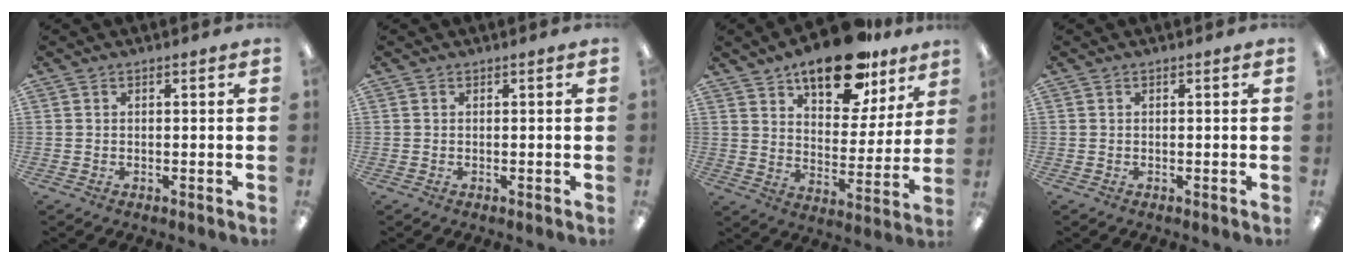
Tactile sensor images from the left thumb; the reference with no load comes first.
{"total": 0.0}
{"total": 19.3, "force": [13.6, 8.4, 10.7], "torque": [-0.151, -0.075, 0.227]}
{"total": 0.0}